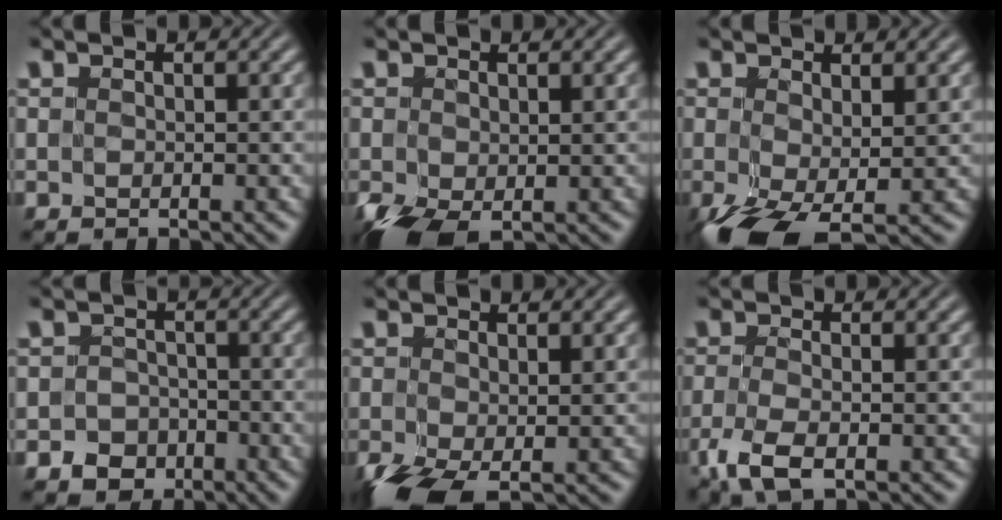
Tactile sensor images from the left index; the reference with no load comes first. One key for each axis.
{"total": 4.0, "fx": -1.5, "fy": 2.5, "fz": 2.7, "tx": -0.071, "ty": -0.014, "tz": -0.028}
{"total": 6.1, "fx": -2.2, "fy": 3.0, "fz": 4.8, "tx": -0.115, "ty": -0.021, "tz": -0.036}
{"total": 2.7, "fx": -1.6, "fy": 2.1, "fz": 0.4, "tx": 0.001, "ty": 0.001, "tz": -0.028}
{"total": 5.2, "fx": -2.0, "fy": 2.8, "fz": 3.8, "tx": -0.094, "ty": -0.017, "tz": -0.034}
{"total": 3.4, "fx": -1.8, "fy": 1.1, "fz": 2.6, "tx": -0.068, "ty": -0.006, "tz": -0.039}